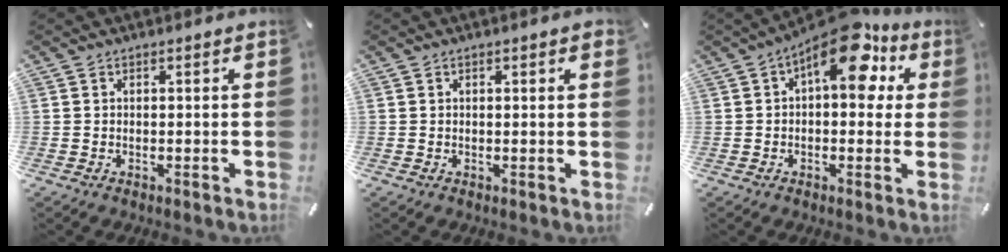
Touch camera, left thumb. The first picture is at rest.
{"total": 0.9, "force": [0.4, 0.2, 0.8], "torque": [-0.016, 0.002, 0.006]}
{"total": 14.7, "force": [7.3, 6.7, 10.8], "torque": [-0.148, -0.043, 0.119]}